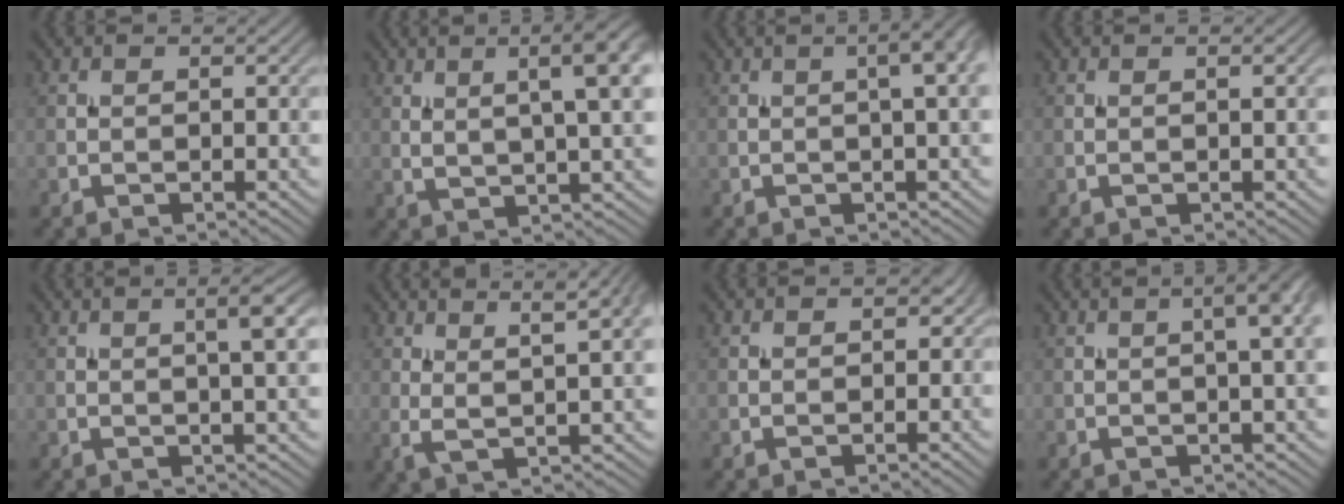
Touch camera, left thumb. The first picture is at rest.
{"total": 9.4, "force": [3.9, 2.2, 8.3], "torque": [-0.103, 0.030, 0.058]}
{"total": 4.5, "force": [0.9, 0.9, 4.4], "torque": [-0.059, 0.020, 0.011]}
{"total": 0.9, "force": [0.3, -0.2, 0.8], "torque": [-0.016, 0.005, 0.004]}
{"total": 3.2, "force": [0.9, 0.1, 3.0], "torque": [-0.050, 0.010, 0.015]}
{"total": 8.2, "force": [3.3, 1.8, 7.3], "torque": [-0.110, 0.018, 0.055]}
{"total": 1.0, "force": [-0.3, 0.8, 0.6], "torque": [-0.009, -0.003, -0.006]}
{"total": 5.0, "force": [1.1, 1.1, 4.8], "torque": [-0.061, 0.022, 0.009]}